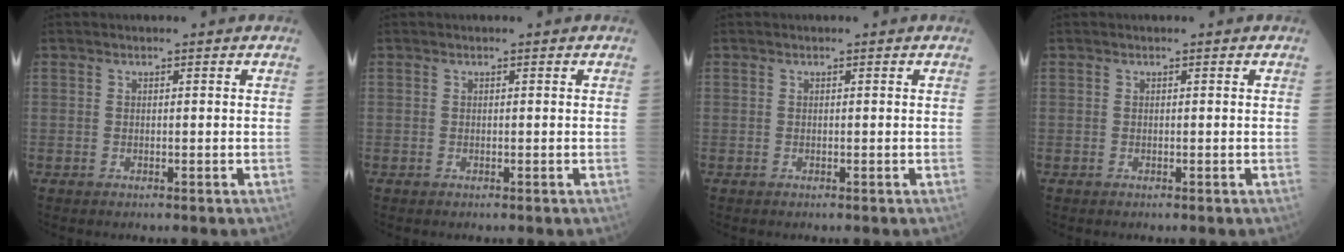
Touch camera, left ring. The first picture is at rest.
{"total": 0.0}
{"total": 0.0}
{"total": 0.0}